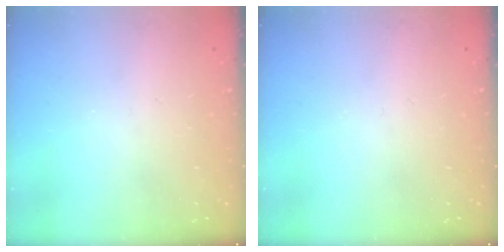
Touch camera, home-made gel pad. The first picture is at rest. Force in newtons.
{"total": 0.0}